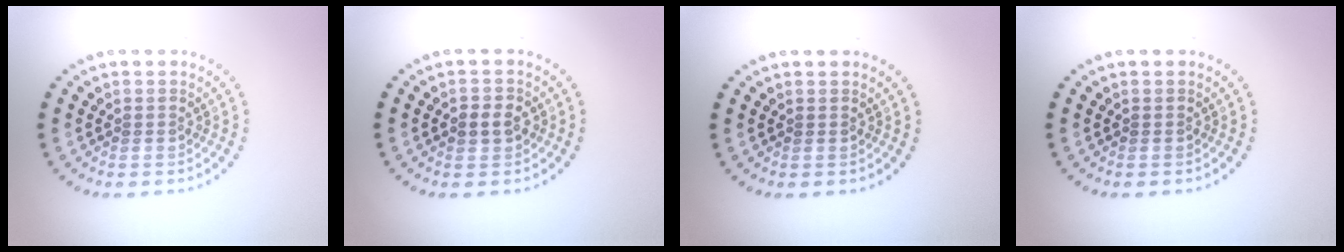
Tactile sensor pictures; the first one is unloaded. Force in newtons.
{"total": 2.1, "press": 2.1, "slide": 0.2}
{"total": 0.0}
{"total": 0.0}